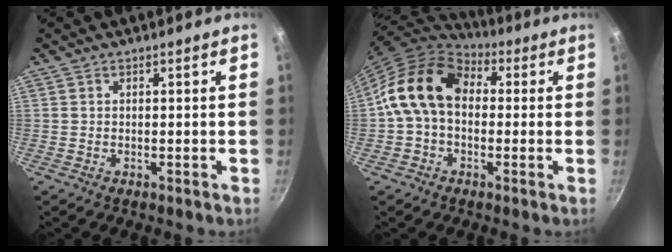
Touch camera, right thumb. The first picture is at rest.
{"total": 14.4, "force": [1.1, 10.3, 10.0], "torque": [-0.157, 0.035, -0.002]}